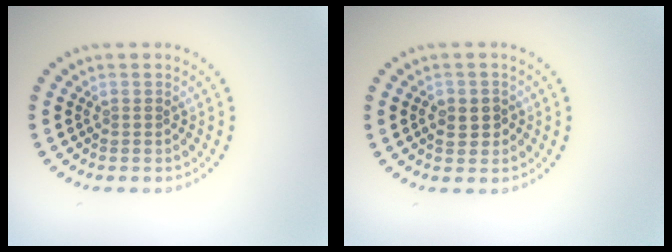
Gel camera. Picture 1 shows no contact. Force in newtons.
{"total": 2.3, "press": 2.2, "slide": 0.5}